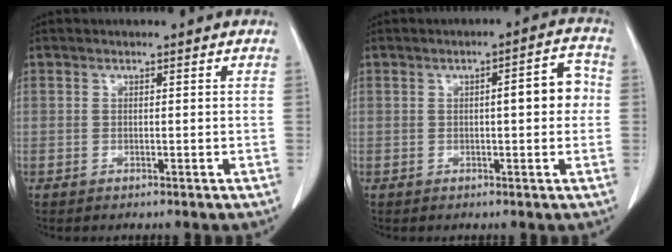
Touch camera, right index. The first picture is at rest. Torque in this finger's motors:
{"motor_torque": [0.23, 0.07, 0.09, 0.03]}